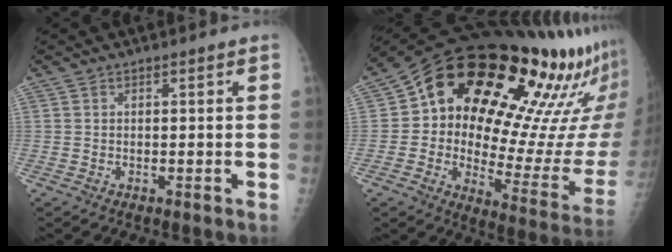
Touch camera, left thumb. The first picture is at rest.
{"total": 30.9, "force": [17.2, 11.4, 23.0], "torque": [-0.285, -0.038, 0.247]}